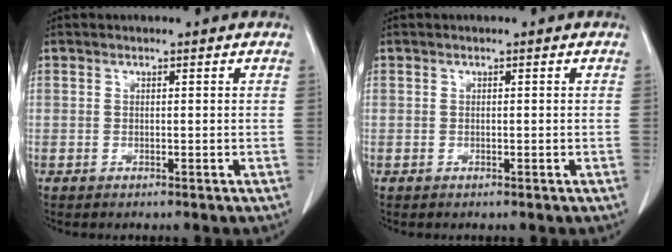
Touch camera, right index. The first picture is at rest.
{"total": 0.0}